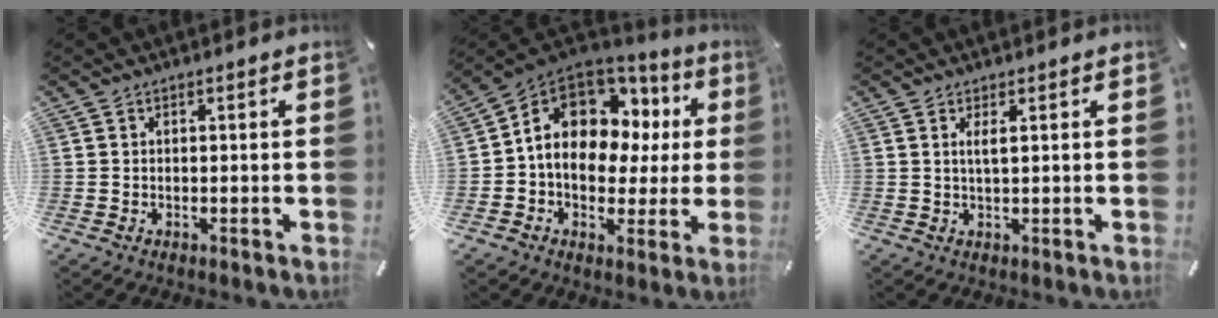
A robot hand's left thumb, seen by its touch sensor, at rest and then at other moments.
{"total": 13.9, "force": [3.7, 10.3, 8.5], "torque": [-0.149, -0.017, 0.070]}
{"total": 2.2, "force": [0.7, 0.3, 2.0], "torque": [-0.043, 0.001, 0.010]}